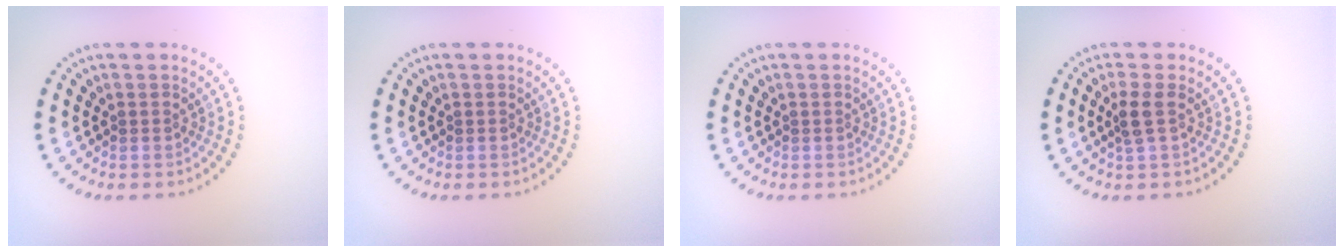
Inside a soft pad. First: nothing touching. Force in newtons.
{"total": 0.0}
{"total": 0.0}
{"total": 1.7, "press": 1.5, "slide": 1.0}